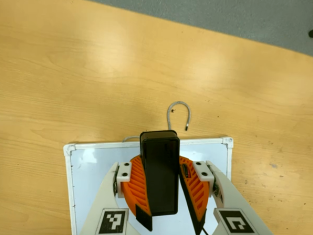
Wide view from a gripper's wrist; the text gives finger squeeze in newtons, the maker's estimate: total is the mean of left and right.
{"total": 9.4, "left": 9.7, "right": 9.2}